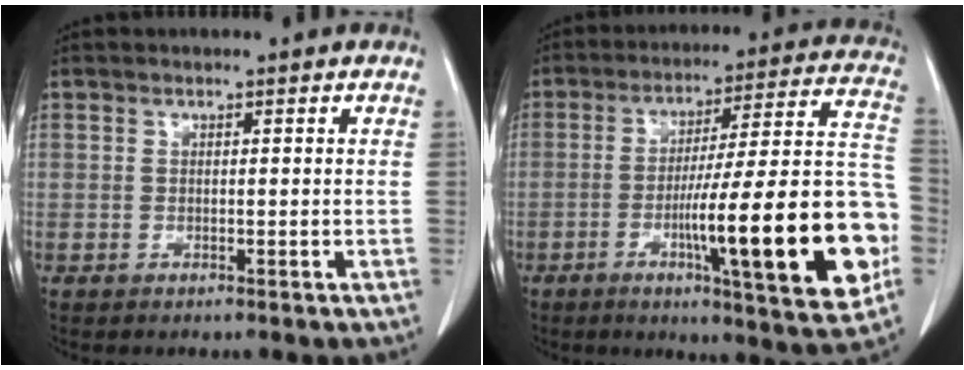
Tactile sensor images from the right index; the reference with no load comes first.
{"total": 23.8, "force": [-6.5, 1.9, 22.8], "torque": [-0.270, 0.008, -0.091]}